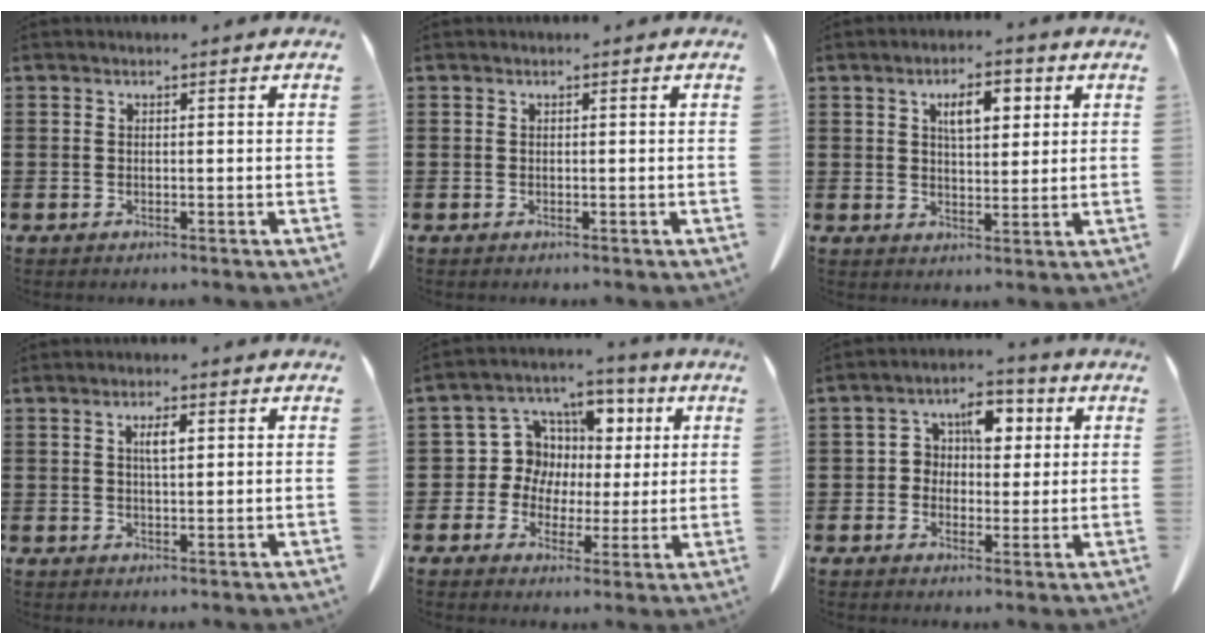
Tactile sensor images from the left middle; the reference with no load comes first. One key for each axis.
{"total": 0.0}
{"total": 5.5, "fx": 2.5, "fy": 2.3, "fz": 4.4, "tx": -0.068, "ty": 0.002, "tz": 0.035}
{"total": 2.8, "fx": 0.9, "fy": 0.8, "fz": 2.6, "tx": -0.044, "ty": 0.003, "tz": 0.011}
{"total": 8.9, "fx": 1.7, "fy": 8.3, "fz": 2.8, "tx": -0.088, "ty": -0.005, "tz": 0.034}
{"total": 6.4, "fx": 1.7, "fy": 4.6, "fz": 4.1, "tx": -0.089, "ty": 0.014, "tz": 0.025}